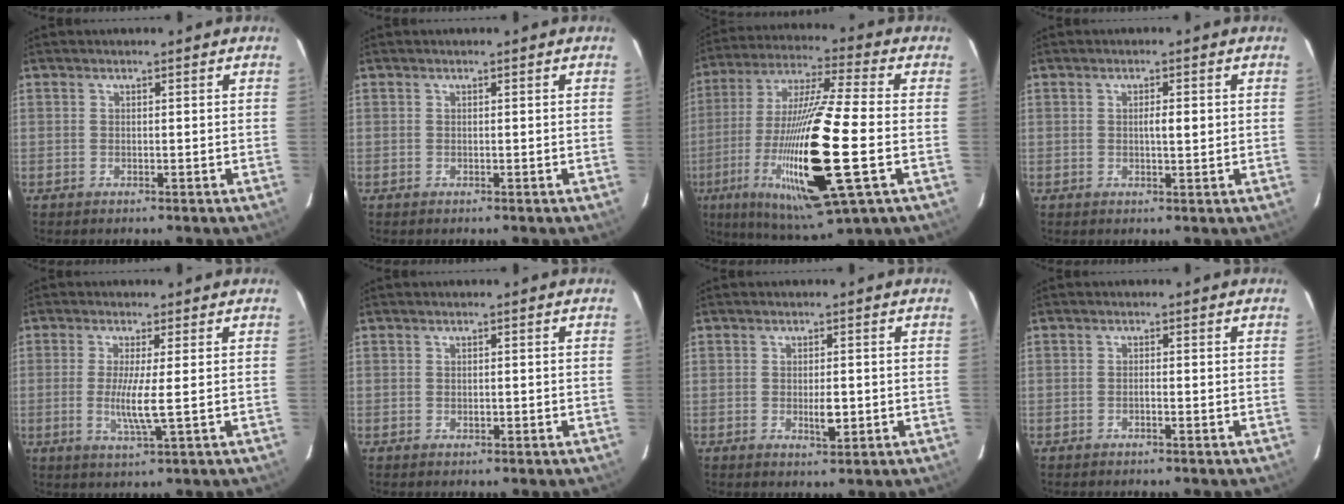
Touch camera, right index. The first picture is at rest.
{"total": 0.0}
{"total": 22.5, "force": [-5.7, 1.5, 21.8], "torque": [-0.440, -0.036, -0.102]}
{"total": 2.2, "force": [0.3, 0.4, 2.1], "torque": [-0.035, 0.001, 0.004]}
{"total": 5.1, "force": [-0.3, -0.4, 5.0], "torque": [-0.102, -0.014, -0.008]}
{"total": 0.7, "force": [-0.1, 0.4, 0.6], "torque": [-0.009, 0.000, 0.000]}
{"total": 2.9, "force": [-0.5, 0.8, 2.7], "torque": [-0.044, -0.002, -0.006]}
{"total": 0.8, "force": [-0.4, -0.1, 0.6], "torque": [-0.010, 0.002, -0.008]}